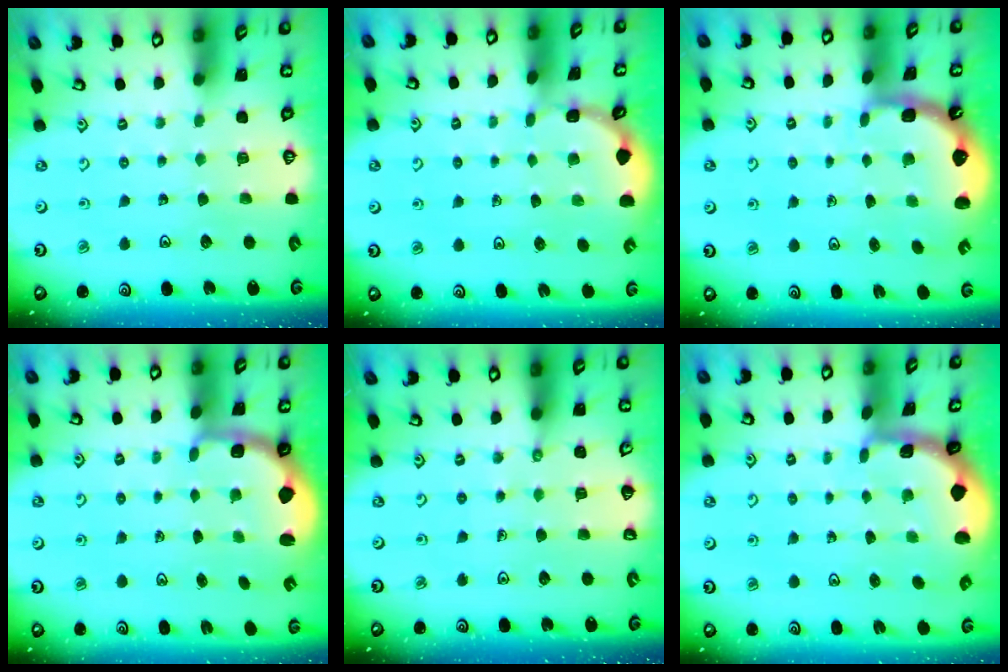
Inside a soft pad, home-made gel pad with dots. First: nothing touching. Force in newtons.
{"total": 2.4, "press": 2.4, "slide": 0.3}
{"total": 2.4, "press": 1.7, "slide": 1.7}
{"total": 2.4, "press": 1.2, "slide": 2.1}
{"total": 1.7, "press": 1.7, "slide": 0.2}
{"total": 2.3, "press": 2.3, "slide": 0.3}